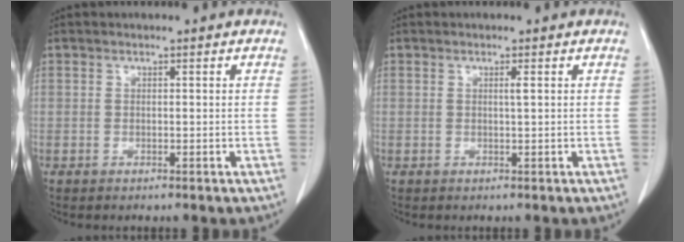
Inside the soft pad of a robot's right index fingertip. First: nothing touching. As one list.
[{"total": 0.7, "force": [0.2, -0.2, 0.7], "torque": [-0.014, -0.001, 0.004]}]